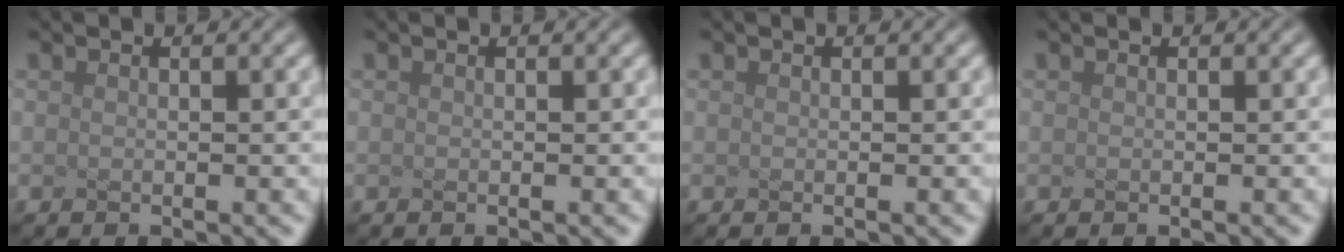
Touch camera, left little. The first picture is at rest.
{"total": 0.0}
{"total": 0.0}
{"total": 0.0}